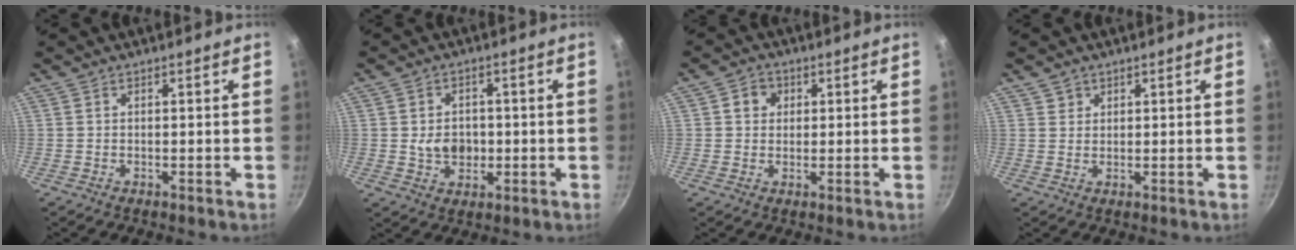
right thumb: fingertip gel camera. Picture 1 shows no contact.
{"total": 6.5, "force": [-0.6, 5.0, 4.1], "torque": [-0.043, 0.002, -0.006]}
{"total": 3.7, "force": [1.0, 3.3, 1.4], "torque": [0.001, 0.004, 0.011]}
{"total": 1.9, "force": [1.1, 1.5, 0.2], "torque": [0.009, 0.003, 0.017]}